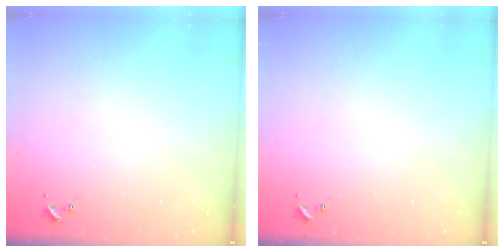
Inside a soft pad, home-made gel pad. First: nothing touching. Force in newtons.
{"total": 0.0}